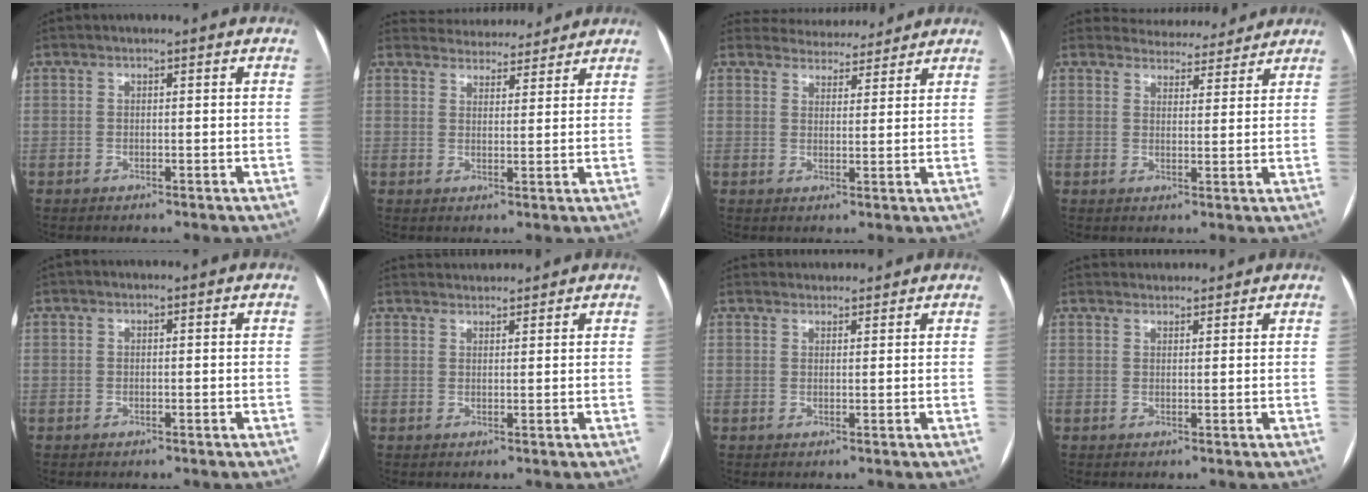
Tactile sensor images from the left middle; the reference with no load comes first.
{"total": 9.3, "force": [8.9, 2.5, 1.1], "torque": [-0.006, 0.017, 0.117]}
{"total": 8.1, "force": [7.8, 2.1, 0.5], "torque": [0.003, 0.012, 0.099]}
{"total": 7.8, "force": [7.5, 2.1, 0.1], "torque": [0.011, 0.008, 0.088]}
{"total": 0.0}
{"total": 4.1, "force": [4.1, 0.4, 0.2], "torque": [-0.009, 0.028, 0.065]}
{"total": 4.4, "force": [4.2, 1.1, 0.3], "torque": [-0.004, 0.028, 0.059]}
{"total": 4.0, "force": [3.9, 0.8, 0.2], "torque": [-0.006, 0.028, 0.057]}